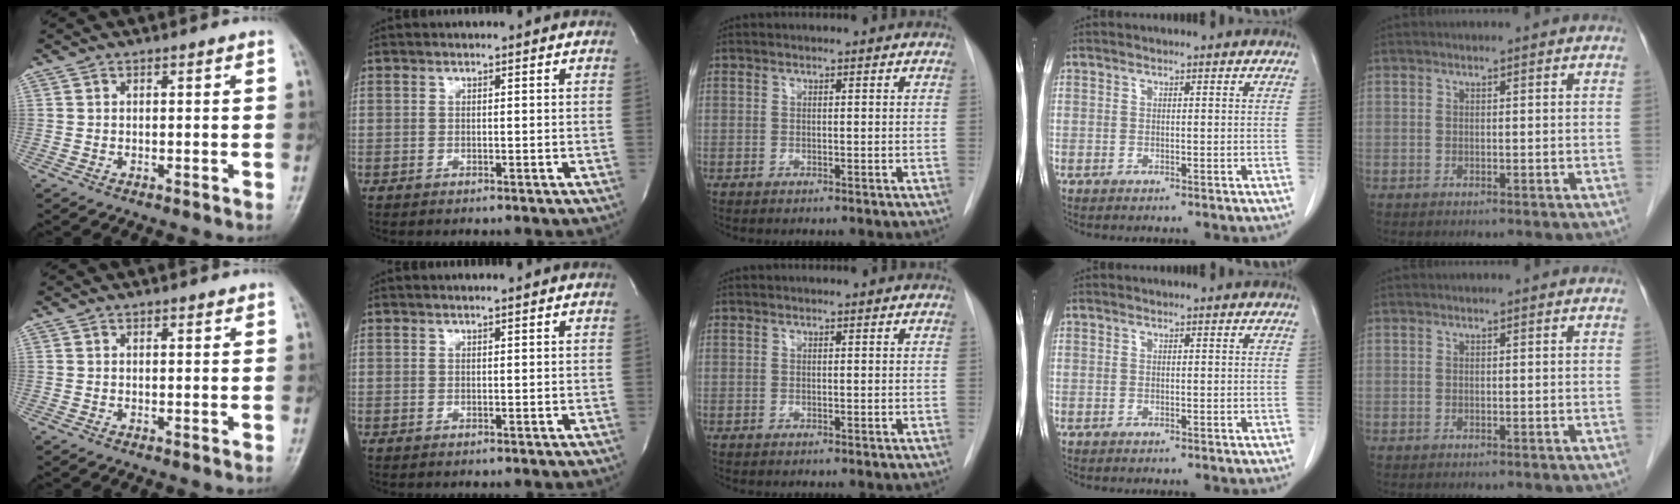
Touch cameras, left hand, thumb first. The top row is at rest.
{"thumb": {"total": 1.0, "force": [0.8, 0.4, 0.4], "torque": [-0.006, -0.005, 0.010]}, "index": {"total": 0.9, "force": [0.8, -0.1, 0.4], "torque": [-0.010, 0.005, 0.017]}}